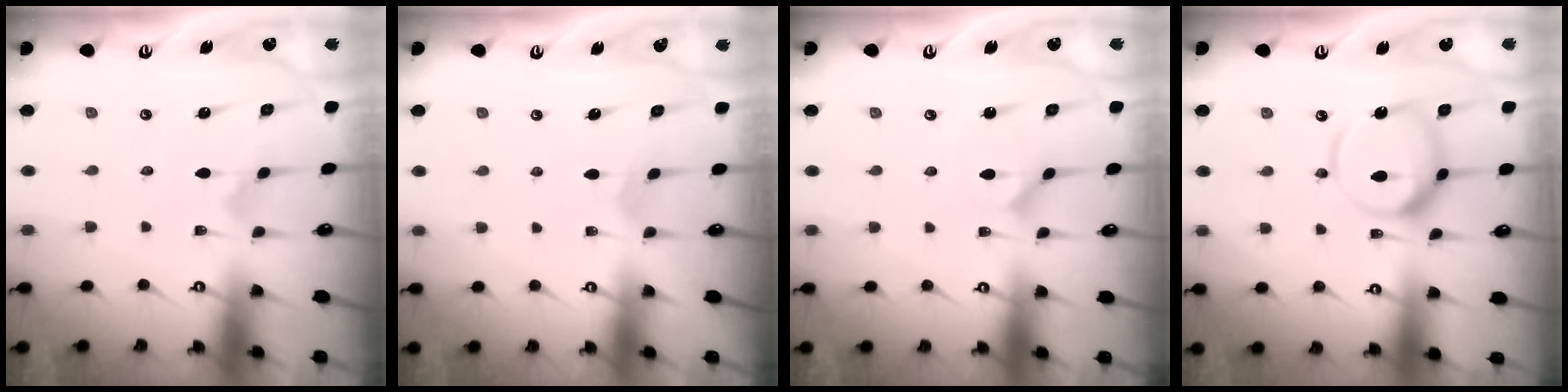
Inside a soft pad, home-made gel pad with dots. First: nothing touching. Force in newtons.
{"total": 2.1, "press": 2.1, "slide": 0.3}
{"total": 0.9, "press": 0.9, "slide": 0.0}
{"total": 15.2, "press": 15.1, "slide": 1.5}